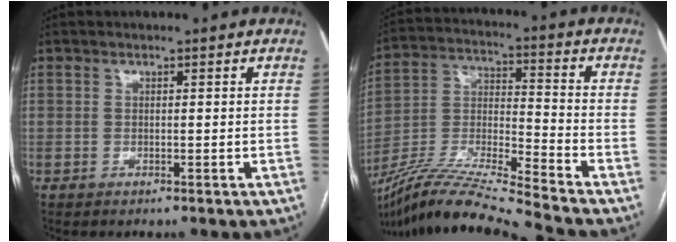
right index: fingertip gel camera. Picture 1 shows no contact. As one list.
[{"total": 16.3, "force": [-14.6, -2.2, 6.9], "torque": [-0.132, -0.003, -0.270]}]